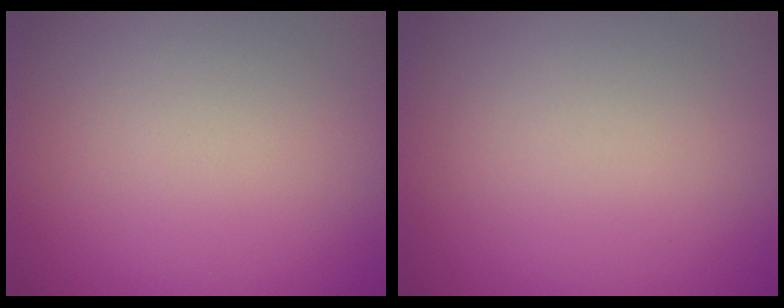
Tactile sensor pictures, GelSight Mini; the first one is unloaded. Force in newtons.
{"total": 0.0}